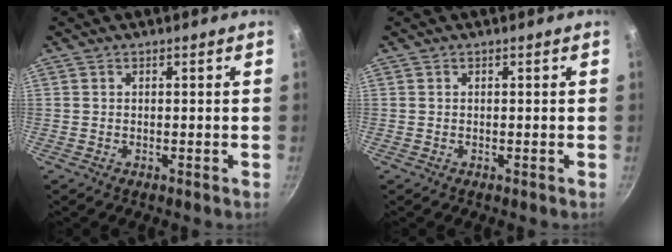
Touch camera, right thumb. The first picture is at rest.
{"total": 0.0}